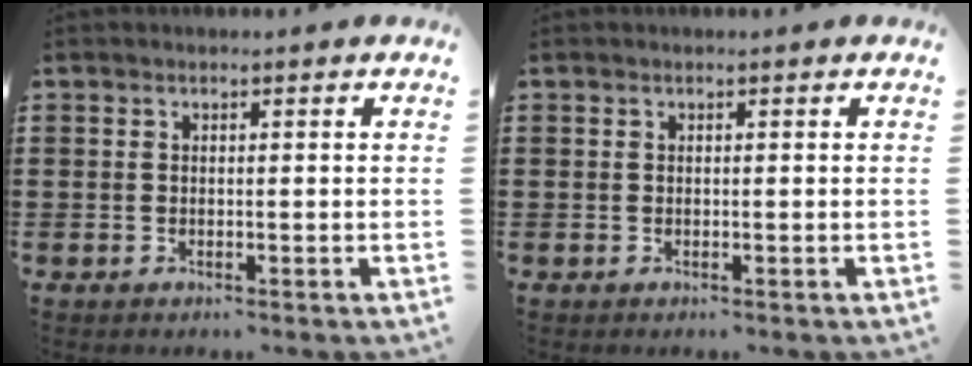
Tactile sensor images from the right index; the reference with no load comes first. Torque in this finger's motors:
{"motor_torque": [0.43, 0.64, 0.01, 0.02]}